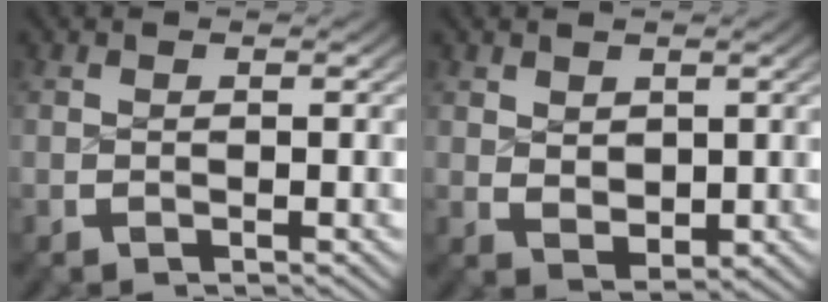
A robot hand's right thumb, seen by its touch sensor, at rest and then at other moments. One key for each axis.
{"total": 2.6, "fx": 0.8, "fy": 1.9, "fz": 1.7, "tx": -0.037, "ty": -0.020, "tz": 0.030}